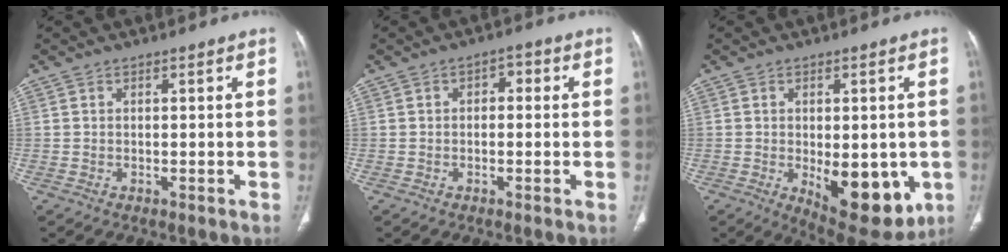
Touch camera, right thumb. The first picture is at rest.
{"total": 2.5, "force": [0.2, 1.7, 1.8], "torque": [-0.009, 0.008, -0.008]}
{"total": 14.7, "force": [-3.4, 7.0, 12.4], "torque": [-0.141, -0.018, -0.026]}